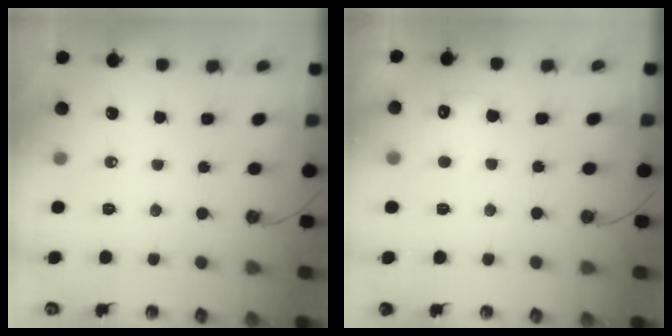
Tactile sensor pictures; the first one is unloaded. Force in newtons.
{"total": 5.3, "press": 5.2, "slide": 1.1}